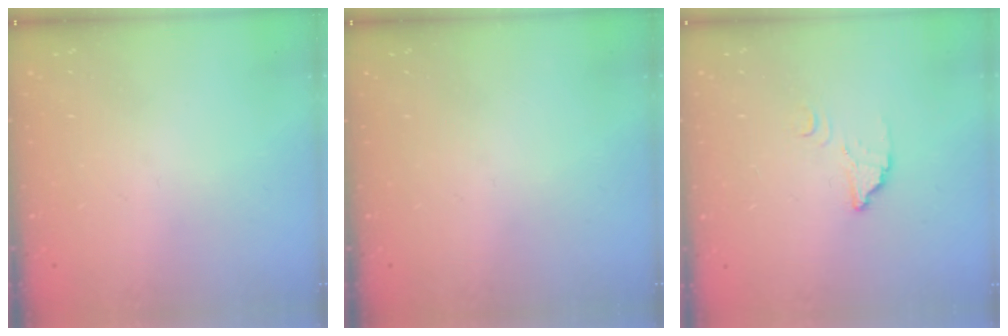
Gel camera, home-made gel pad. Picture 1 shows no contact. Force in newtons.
{"total": 0.0}
{"total": 3.8, "press": 3.8, "slide": 0.3}